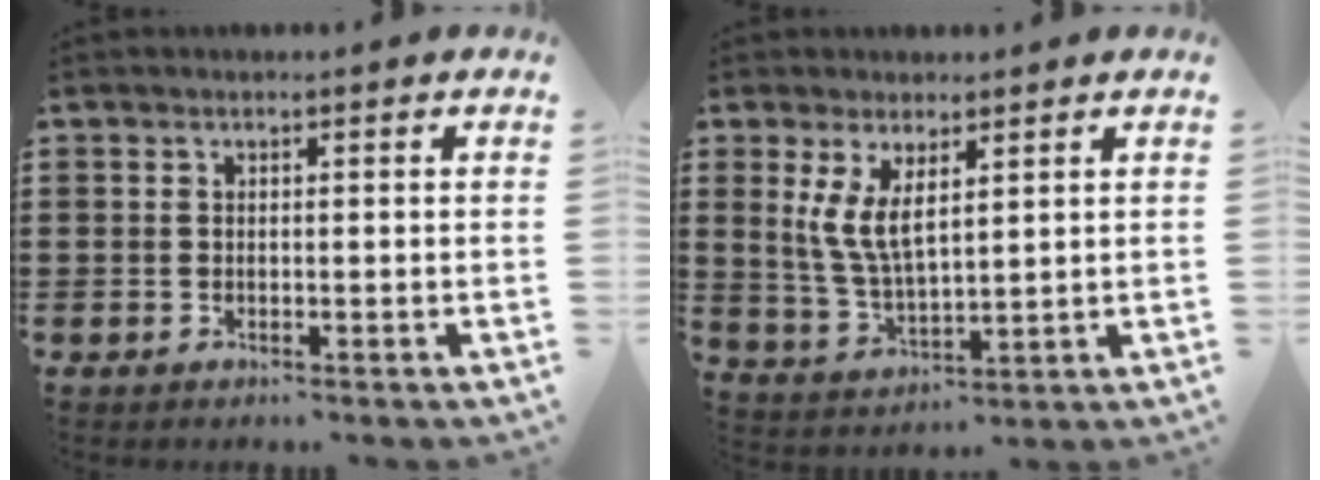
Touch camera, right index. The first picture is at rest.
{"total": 6.2, "force": [2.3, 2.6, 5.1], "torque": [-0.120, -0.001, 0.038]}